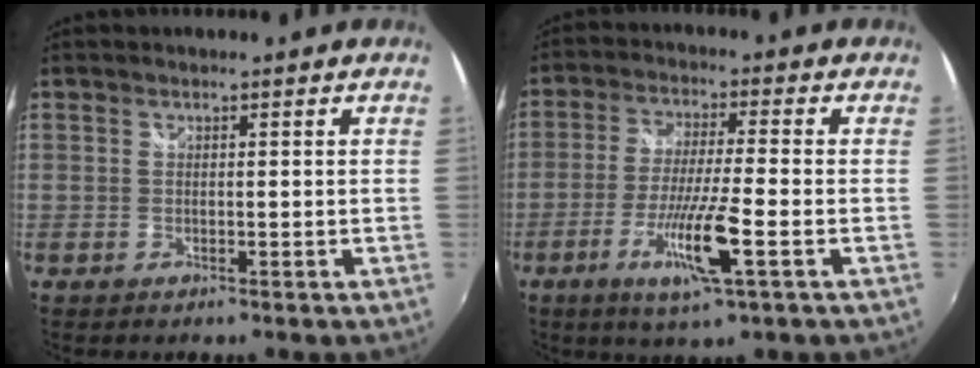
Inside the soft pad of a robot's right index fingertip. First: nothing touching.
{"total": 10.4, "force": [-4.2, 0.0, 9.6], "torque": [-0.188, -0.018, -0.077]}